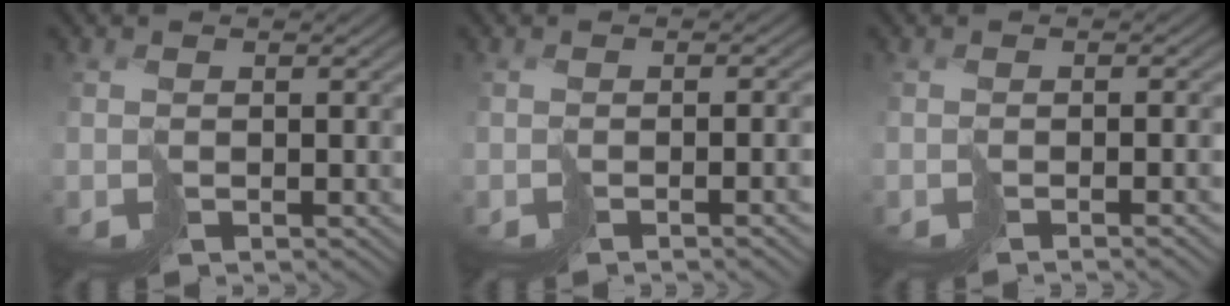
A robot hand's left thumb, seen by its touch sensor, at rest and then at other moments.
{"total": 3.0, "force": [-1.4, -0.1, 2.6], "torque": [-0.019, -0.003, -0.016]}
{"total": 2.0, "force": [-1.4, -0.6, 1.2], "torque": [-0.009, 0.001, -0.021]}